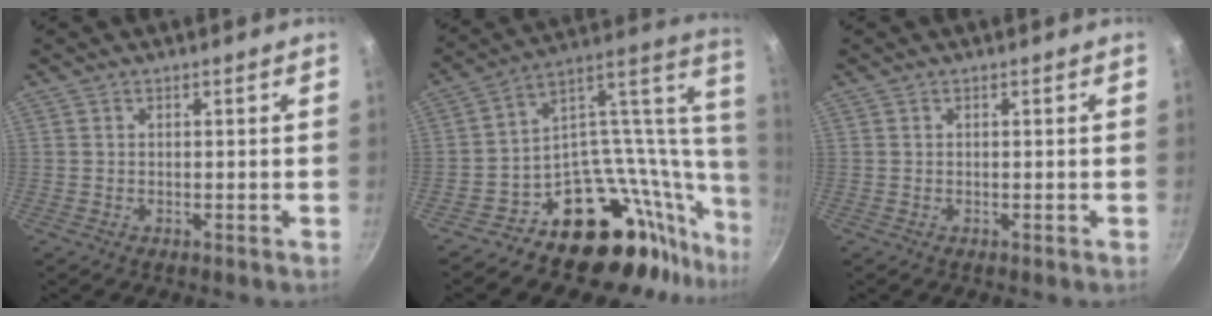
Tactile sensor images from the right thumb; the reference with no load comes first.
{"total": 22.2, "force": [-14.6, 10.0, 13.5], "torque": [-0.048, 0.160, -0.208]}
{"total": 0.0}